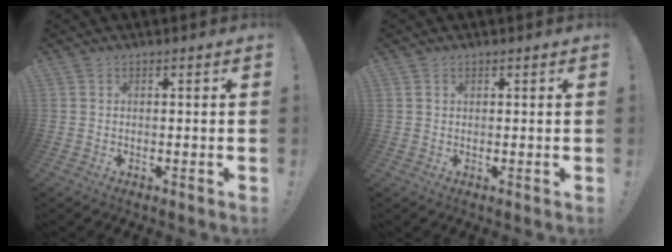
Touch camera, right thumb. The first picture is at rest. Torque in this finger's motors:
{"motor_torque": [-0.33, 0.78, 0.58, 1.04, 0.36]}